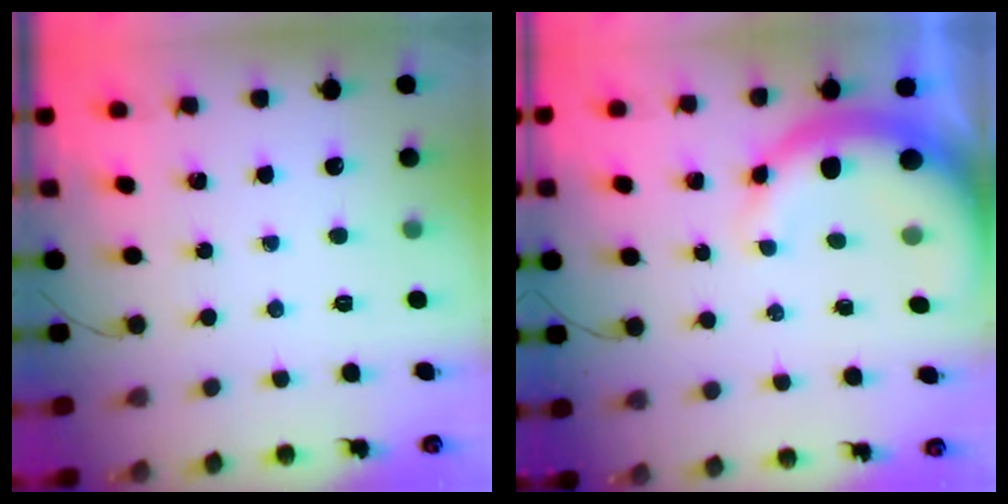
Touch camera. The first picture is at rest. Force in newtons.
{"total": 9.8, "press": 9.6, "slide": 2.0}